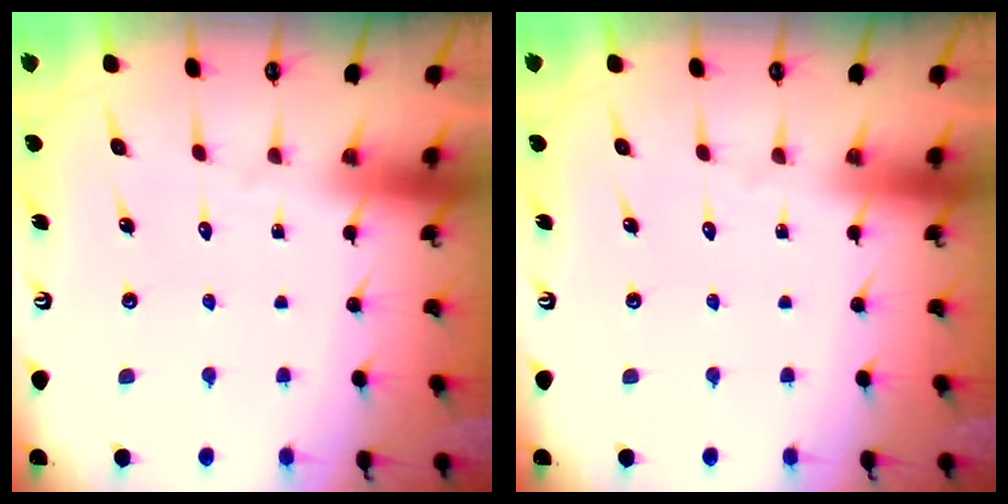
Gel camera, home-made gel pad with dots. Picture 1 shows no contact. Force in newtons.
{"total": 0.0}